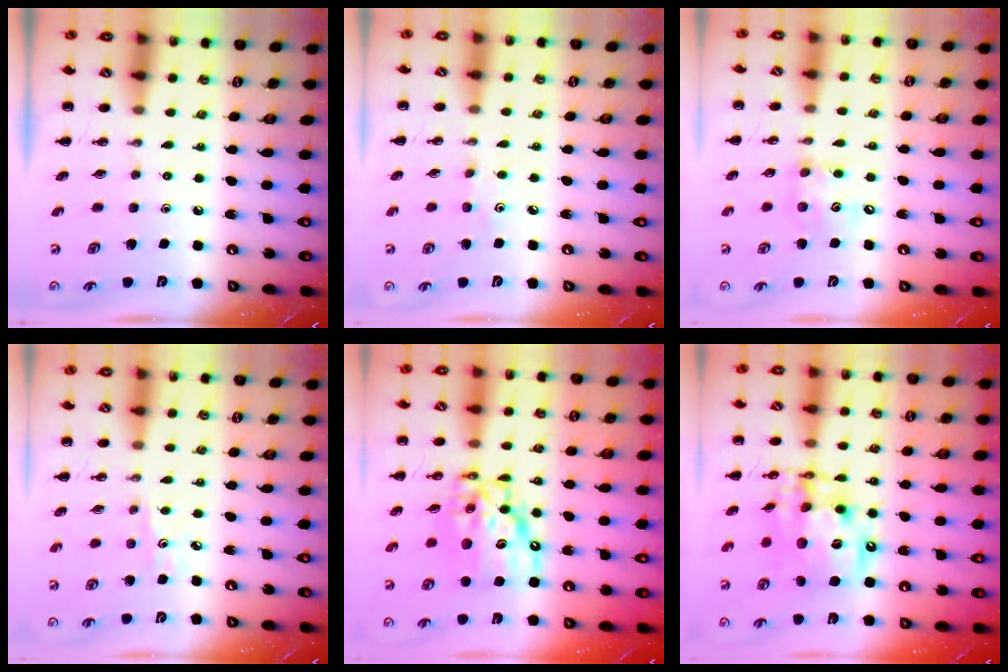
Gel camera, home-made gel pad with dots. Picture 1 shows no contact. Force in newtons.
{"total": 2.8, "press": 2.7, "slide": 0.8}
{"total": 7.6, "press": 7.5, "slide": 0.8}
{"total": 3.9, "press": 3.7, "slide": 1.2}
{"total": 12.4, "press": 11.9, "slide": 3.5}
{"total": 15.4, "press": 15.1, "slide": 3.1}